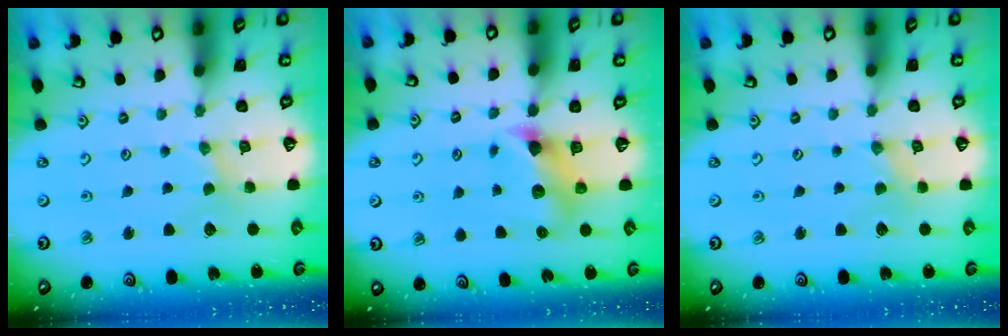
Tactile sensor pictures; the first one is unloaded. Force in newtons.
{"total": 7.2, "press": 7.2, "slide": 0.4}
{"total": 0.0}